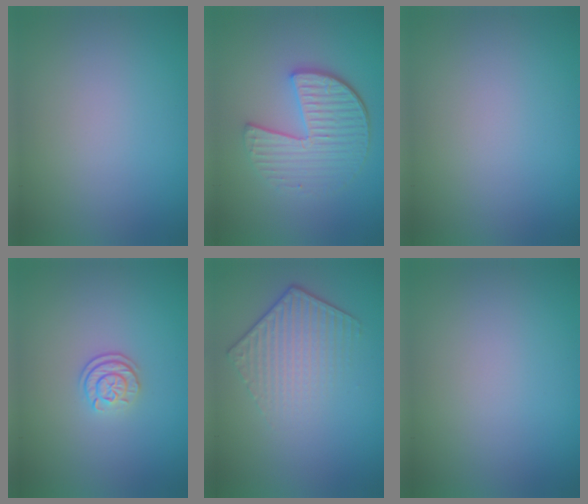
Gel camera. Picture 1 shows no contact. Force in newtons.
{"total": 5.0, "press": 4.0, "slide": 3.1}
{"total": 0.0}
{"total": 2.3, "press": 1.7, "slide": 1.5}
{"total": 4.4, "press": 3.2, "slide": 3.1}
{"total": 0.0}